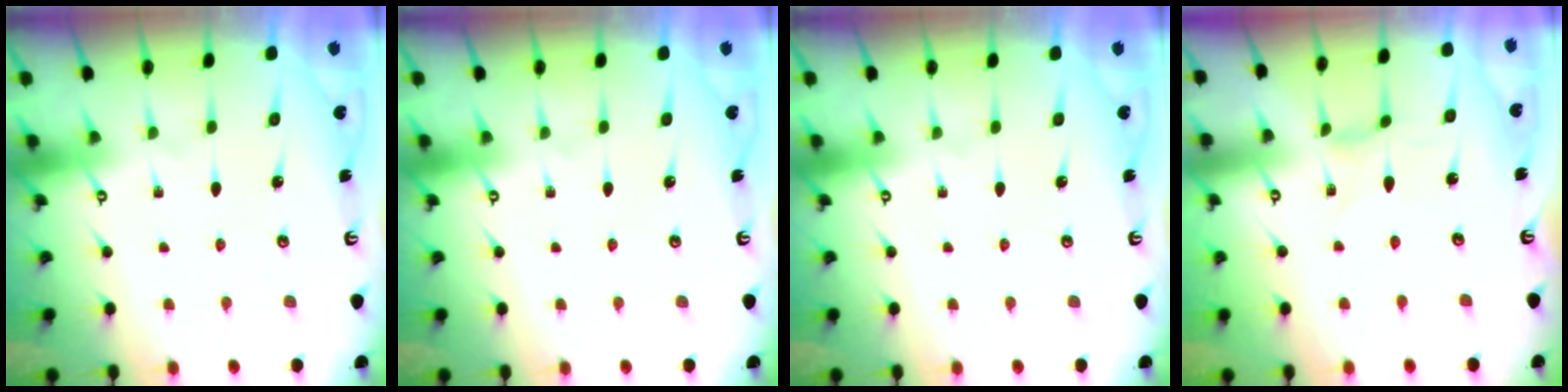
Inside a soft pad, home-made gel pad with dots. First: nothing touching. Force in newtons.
{"total": 0.0}
{"total": 0.0}
{"total": 0.0}